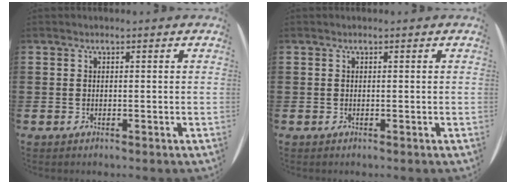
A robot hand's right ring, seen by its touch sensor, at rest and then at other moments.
{"total": 0.0}